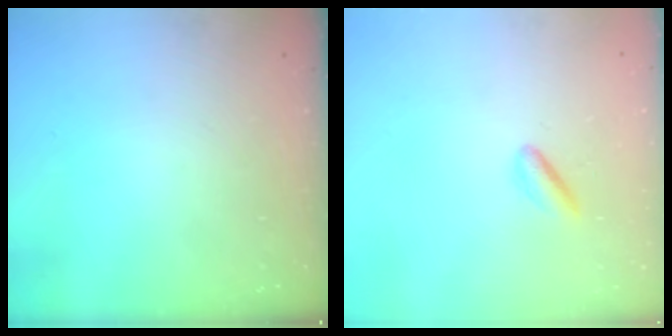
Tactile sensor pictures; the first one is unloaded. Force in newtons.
{"total": 2.9, "press": 2.8, "slide": 0.6}